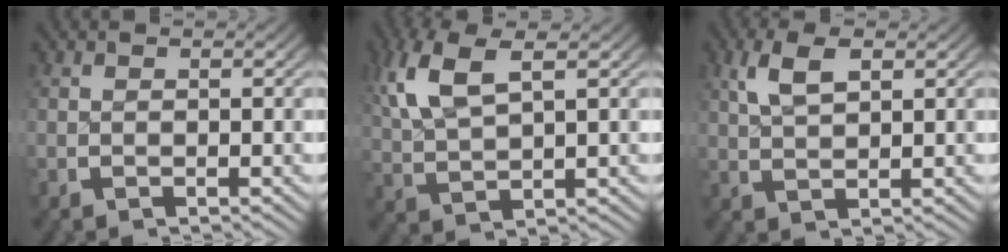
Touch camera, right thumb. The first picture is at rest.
{"total": 5.6, "force": [2.9, 2.4, 4.2], "torque": [-0.100, 0.005, 0.067]}
{"total": 3.5, "force": [2.1, 1.1, 2.5], "torque": [-0.048, 0.007, 0.047]}